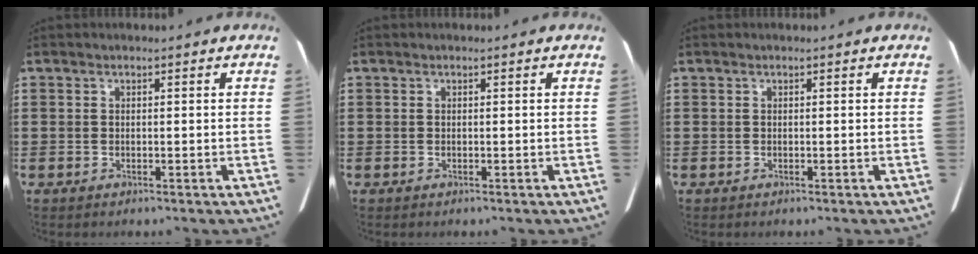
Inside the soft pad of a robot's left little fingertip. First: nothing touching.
{"total": 0.0}
{"total": 0.0}